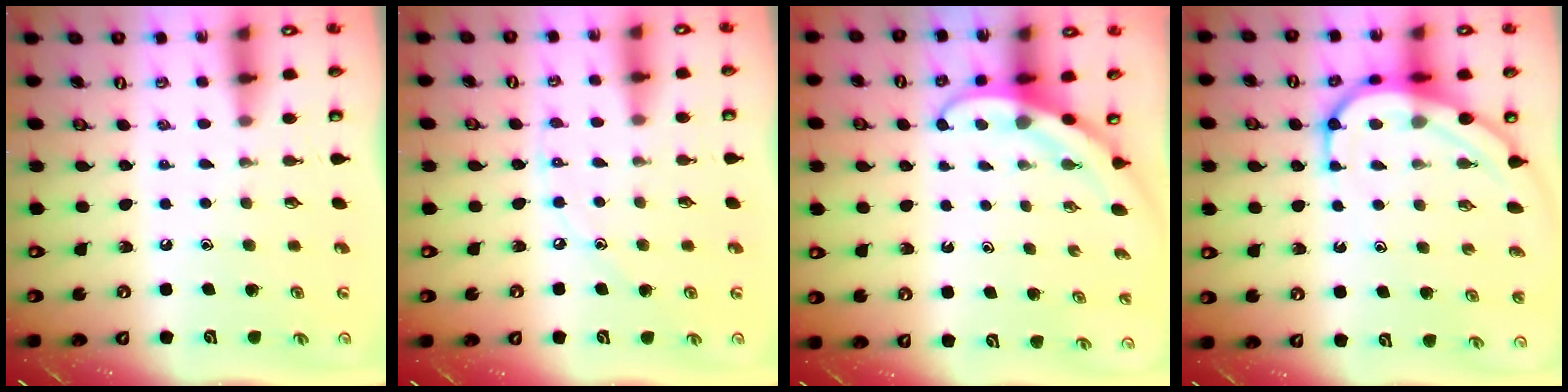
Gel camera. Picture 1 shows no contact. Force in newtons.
{"total": 5.3, "press": 5.3, "slide": 0.6}
{"total": 3.6, "press": 3.6, "slide": 0.3}
{"total": 9.4, "press": 9.4, "slide": 1.0}